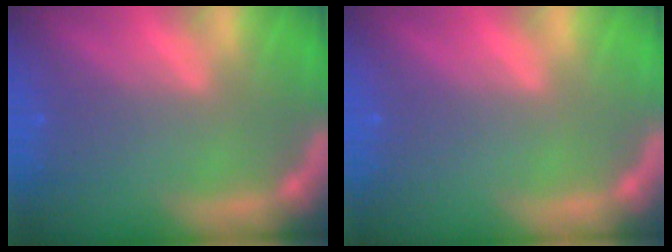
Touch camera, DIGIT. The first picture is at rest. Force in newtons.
{"total": 0.0}